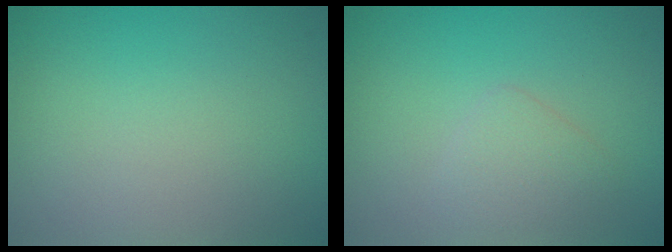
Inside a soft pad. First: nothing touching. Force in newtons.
{"total": 1.6, "press": 1.6, "slide": 0.1}